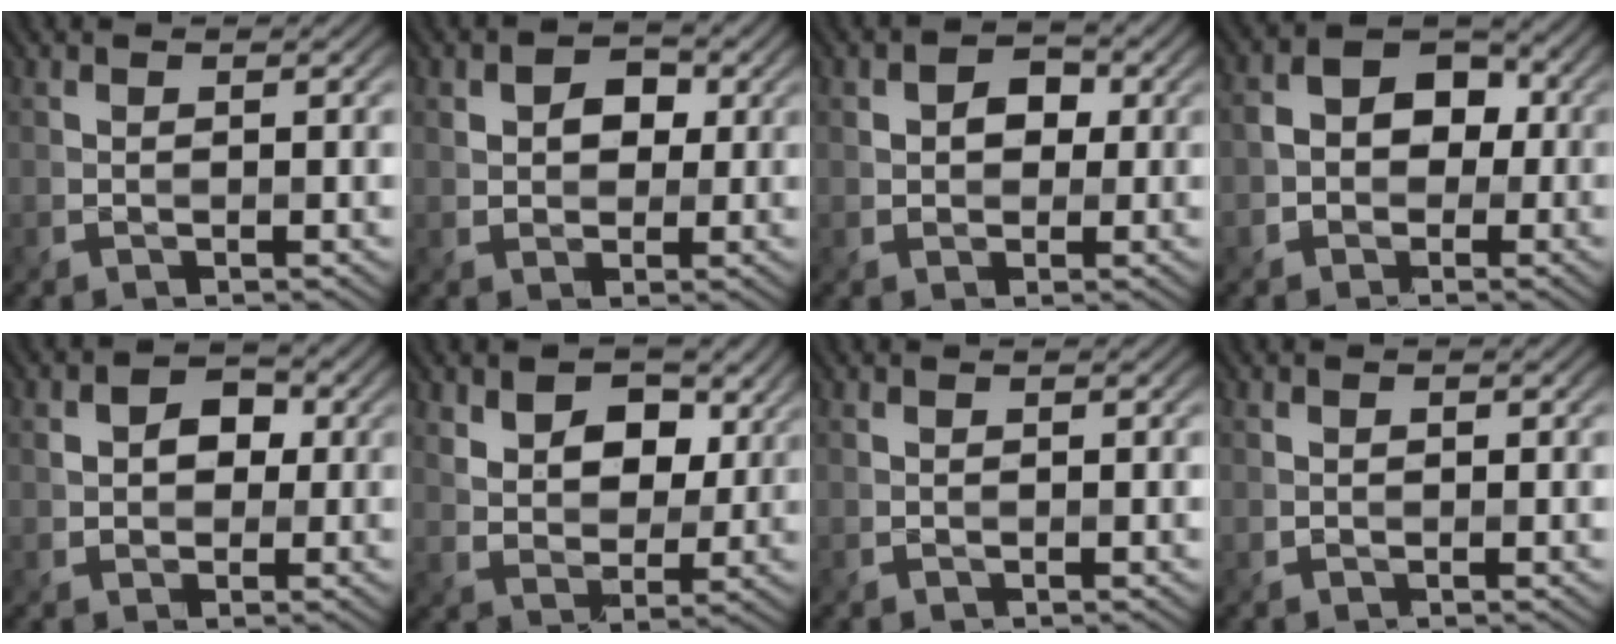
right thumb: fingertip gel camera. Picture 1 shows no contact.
{"total": 4.3, "force": [1.3, 3.3, 2.4], "torque": [-0.050, 0.004, 0.014]}
{"total": 3.7, "force": [0.7, 2.9, 2.1], "torque": [-0.038, 0.003, 0.002]}
{"total": 6.2, "force": [-0.2, 5.2, 3.4], "torque": [-0.045, 0.013, -0.022]}
{"total": 4.3, "force": [0.8, 3.5, 2.4], "torque": [-0.050, 0.004, 0.003]}
{"total": 9.4, "force": [4.5, 6.1, 5.6], "torque": [-0.113, -0.003, 0.068]}
{"total": 0.0}
{"total": 0.6, "force": [0.1, 0.5, 0.3], "torque": [-0.007, -0.004, 0.004]}